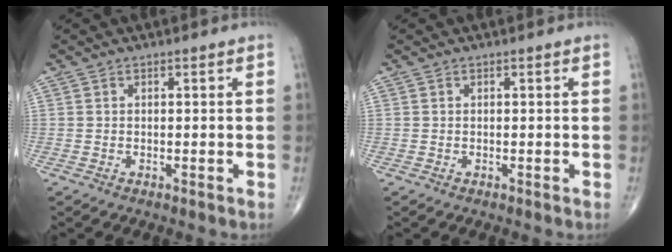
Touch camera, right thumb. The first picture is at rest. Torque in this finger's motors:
{"motor_torque": [-0.01, 0.01, -0.03, 0.06, 0.00]}